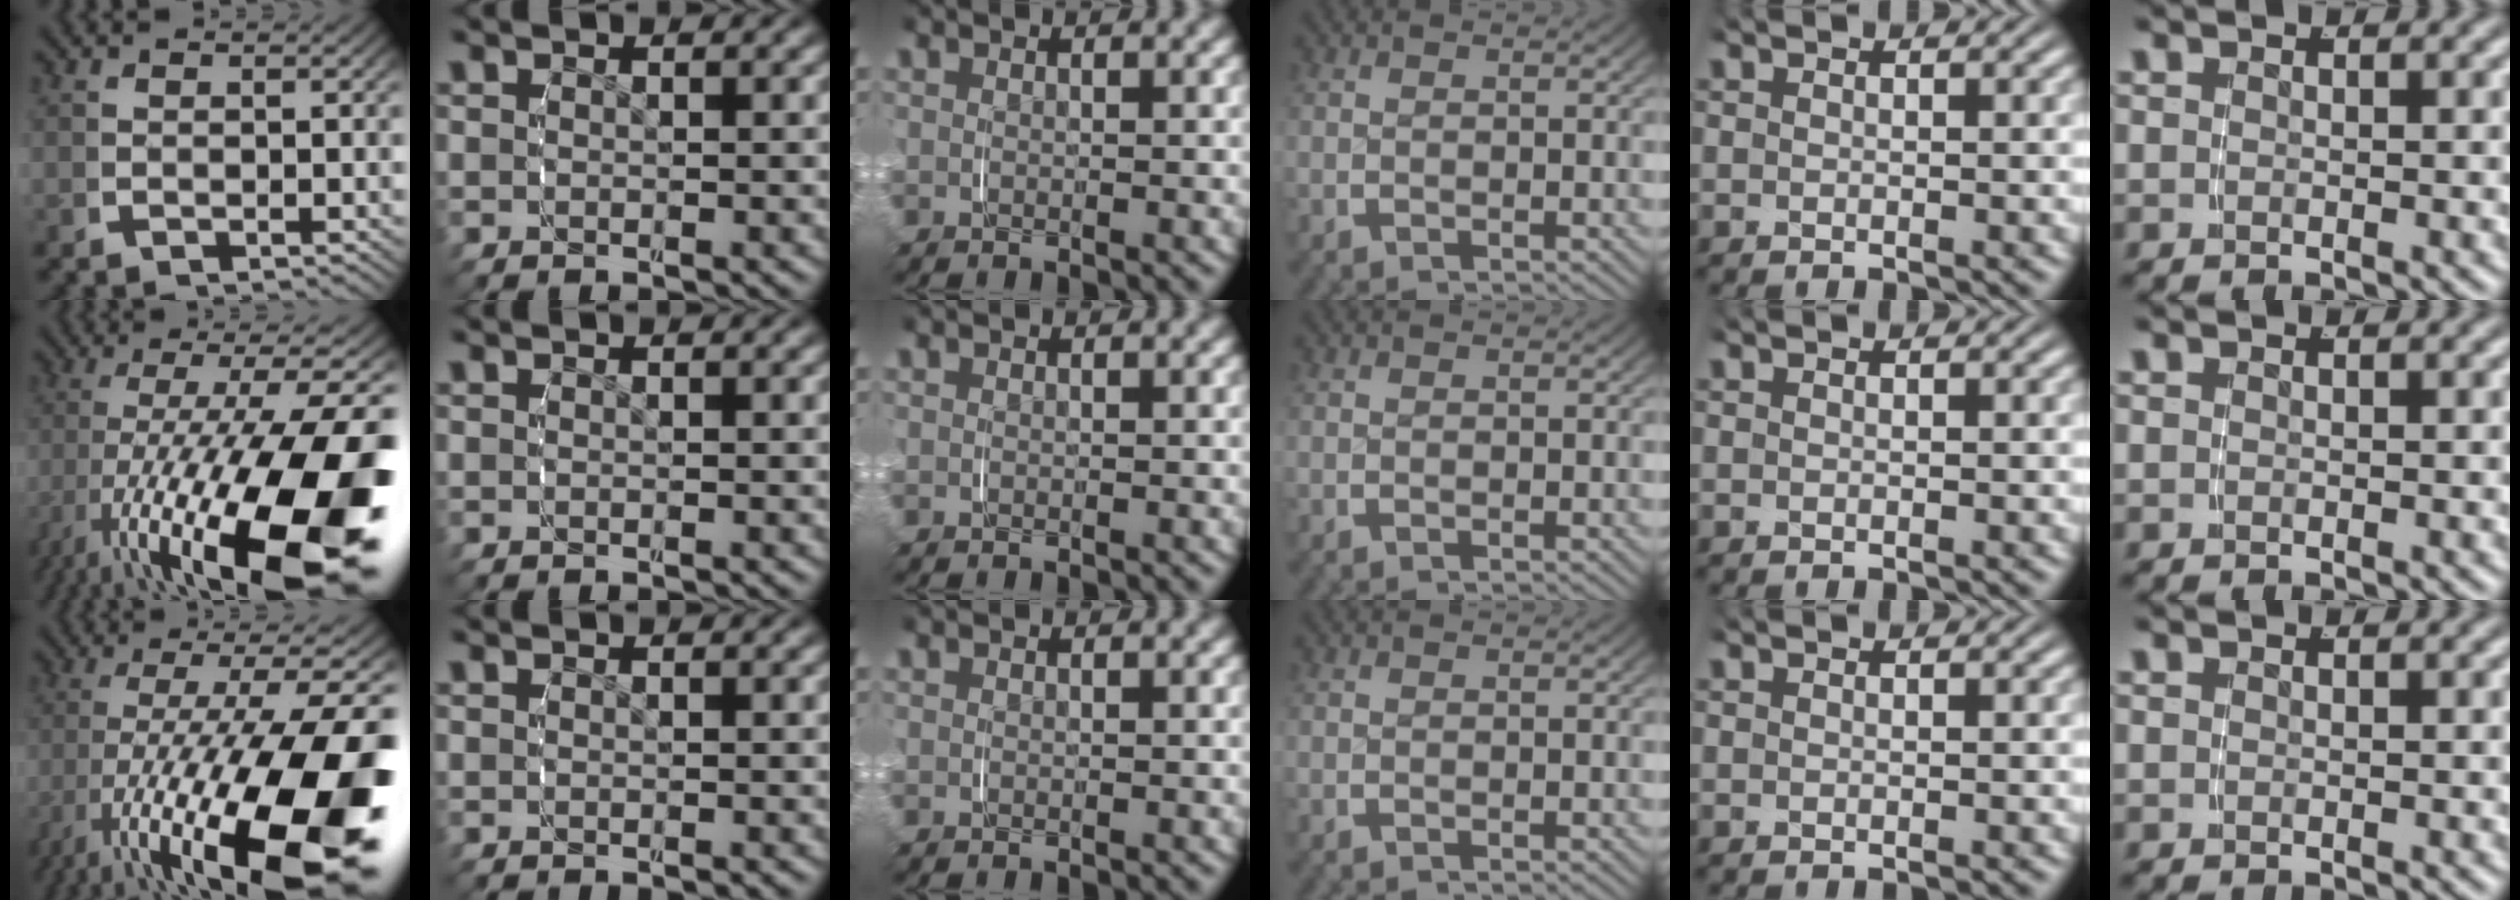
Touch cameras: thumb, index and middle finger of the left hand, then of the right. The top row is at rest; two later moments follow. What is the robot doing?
{"motion": "grasp_and_lifting", "object": "glasses case"}